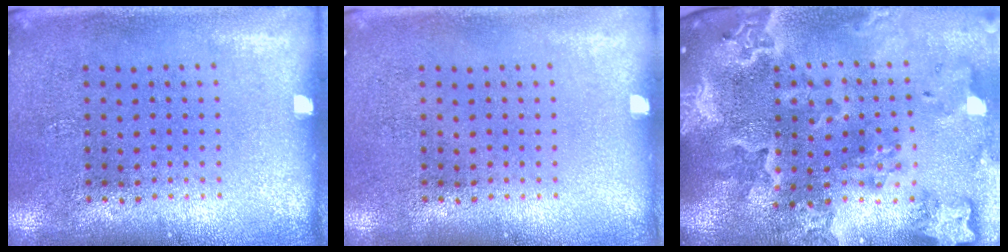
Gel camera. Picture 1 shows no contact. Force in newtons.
{"total": 0.0}
{"total": 4.2, "press": 3.5, "slide": 2.4}